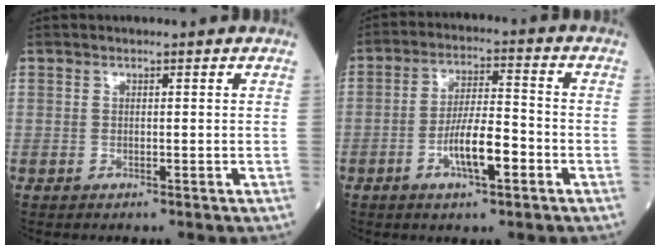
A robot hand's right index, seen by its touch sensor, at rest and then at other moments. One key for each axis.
{"total": 8.1, "fx": -3.1, "fy": 1.8, "fz": 7.2, "tx": -0.134, "ty": 0.007, "tz": -0.055}